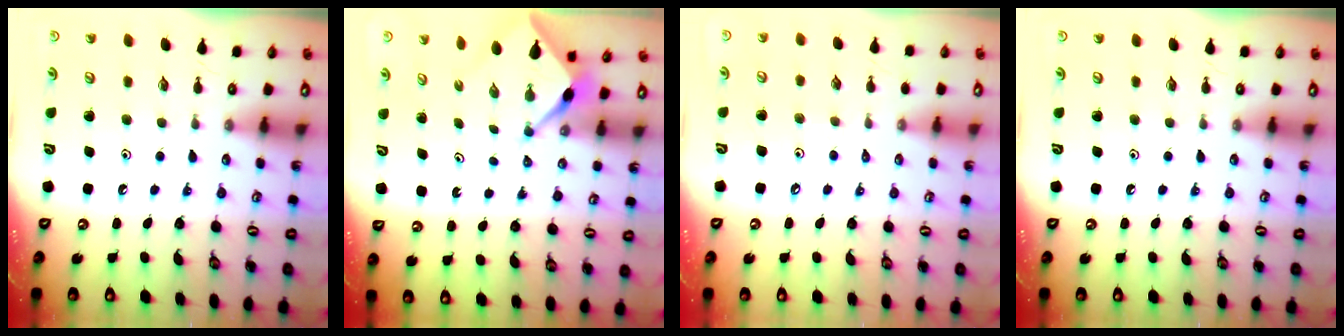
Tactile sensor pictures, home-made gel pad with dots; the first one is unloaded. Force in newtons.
{"total": 2.6, "press": 2.5, "slide": 0.3}
{"total": 2.0, "press": 1.9, "slide": 0.4}
{"total": 0.0}